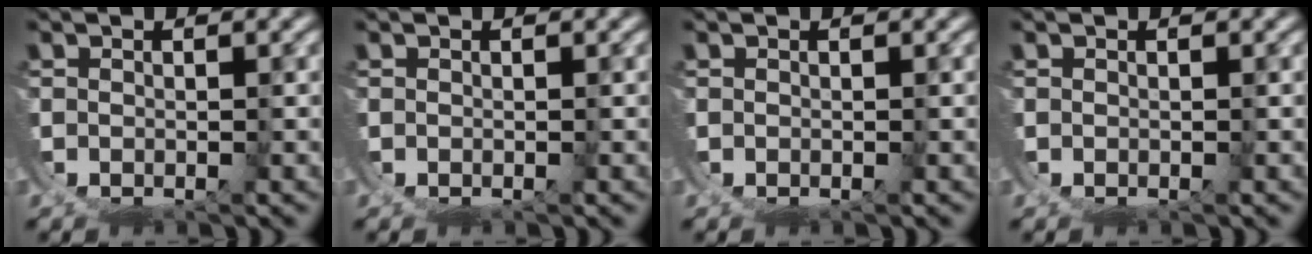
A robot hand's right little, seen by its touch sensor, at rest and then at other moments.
{"total": 0.0}
{"total": 0.0}
{"total": 0.0}